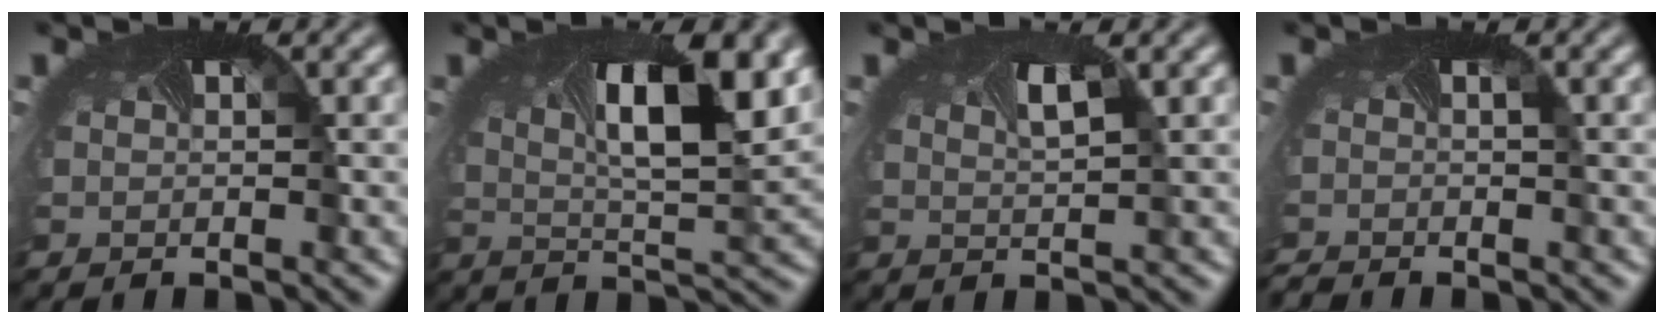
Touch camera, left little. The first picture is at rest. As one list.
[{"total": 8.9, "force": [2.7, 3.1, 7.9], "torque": [-0.129, -0.007, 0.044]}, {"total": 1.5, "force": [0.8, 0.1, 1.3], "torque": [-0.024, 0.001, 0.013]}, {"total": 1.7, "force": [-1.6, 0.0, 0.6], "torque": [-0.014, -0.013, -0.031]}]